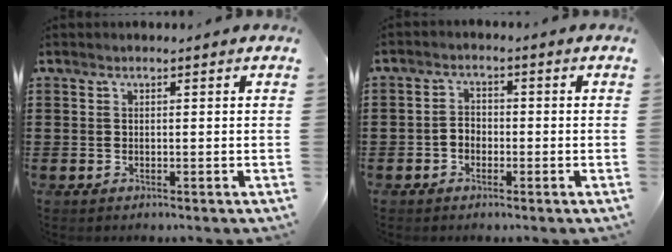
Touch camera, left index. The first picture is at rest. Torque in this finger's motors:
{"motor_torque": [0.65, 0.43, 0.33, 0.07]}